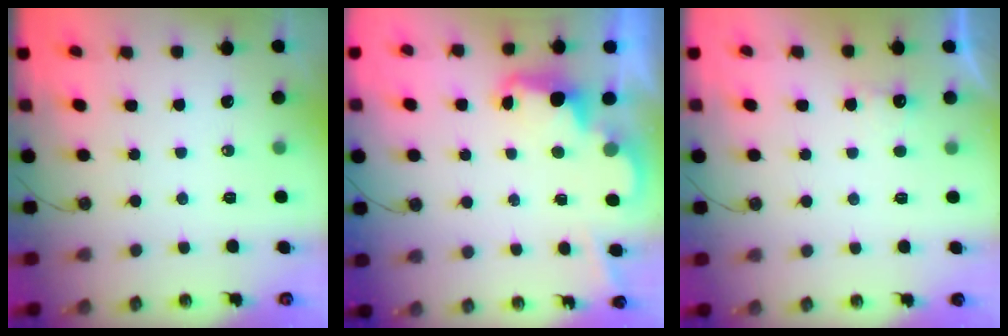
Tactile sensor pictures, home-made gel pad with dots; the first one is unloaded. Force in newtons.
{"total": 2.4, "press": 2.3, "slide": 0.5}
{"total": 2.6, "press": 2.4, "slide": 0.9}